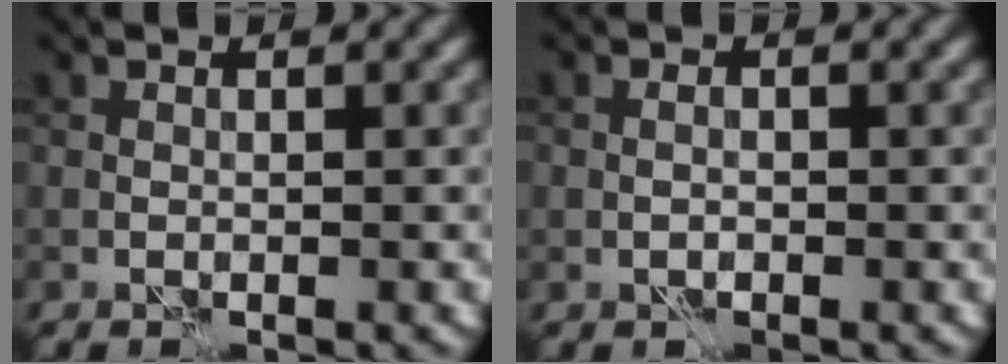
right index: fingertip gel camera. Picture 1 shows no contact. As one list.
[{"total": 0.8, "force": [-0.2, 0.5, 0.6], "torque": [-0.013, 0.000, -0.004]}]